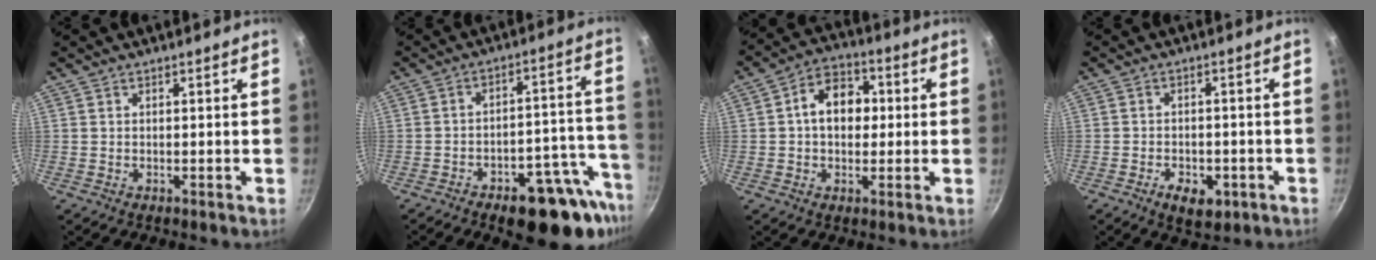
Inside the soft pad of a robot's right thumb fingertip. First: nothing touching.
{"total": 17.9, "force": [-10.6, 7.3, 12.4], "torque": [-0.104, 0.068, -0.142]}
{"total": 10.0, "force": [0.9, 7.3, 6.7], "torque": [-0.066, 0.021, -0.001]}
{"total": 6.2, "force": [-2.9, 3.6, 4.1], "torque": [-0.052, 0.012, -0.036]}